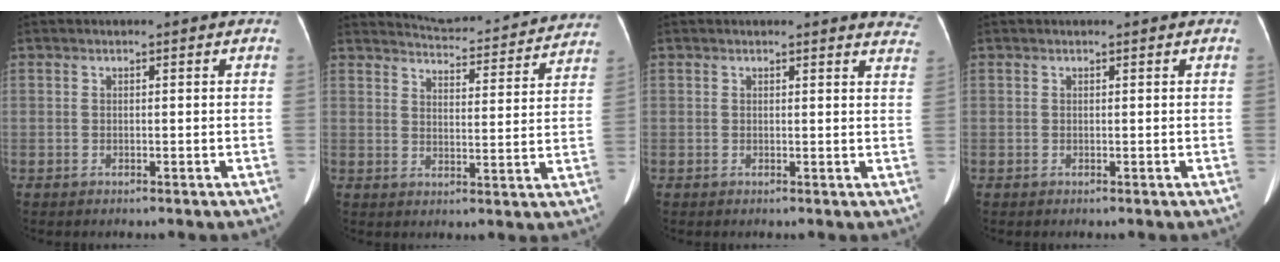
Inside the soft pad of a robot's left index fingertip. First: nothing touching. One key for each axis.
{"total": 17.8, "fx": 17.3, "fy": 2.2, "fz": 3.4, "tx": -0.043, "ty": -0.028, "tz": 0.205}
{"total": 5.7, "fx": 5.6, "fy": 0.9, "fz": 0.6, "tx": 0.018, "ty": -0.029, "tz": 0.025}
{"total": 0.0}